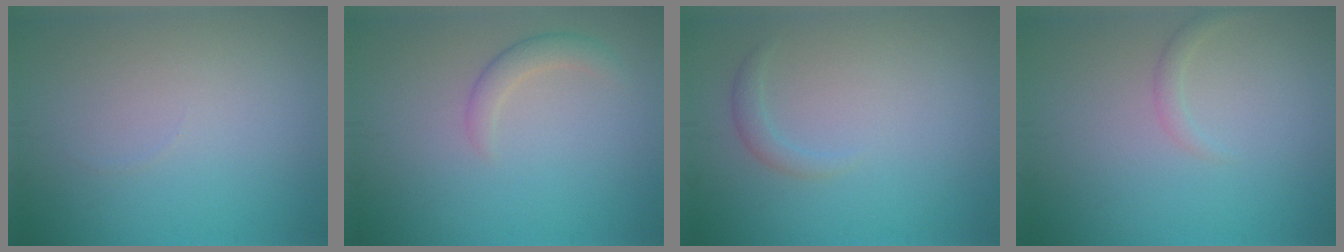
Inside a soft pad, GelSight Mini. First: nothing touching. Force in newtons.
{"total": 1.8, "press": 1.8, "slide": 0.1}
{"total": 1.2, "press": 1.2, "slide": 0.2}
{"total": 1.0, "press": 1.0, "slide": 0.1}